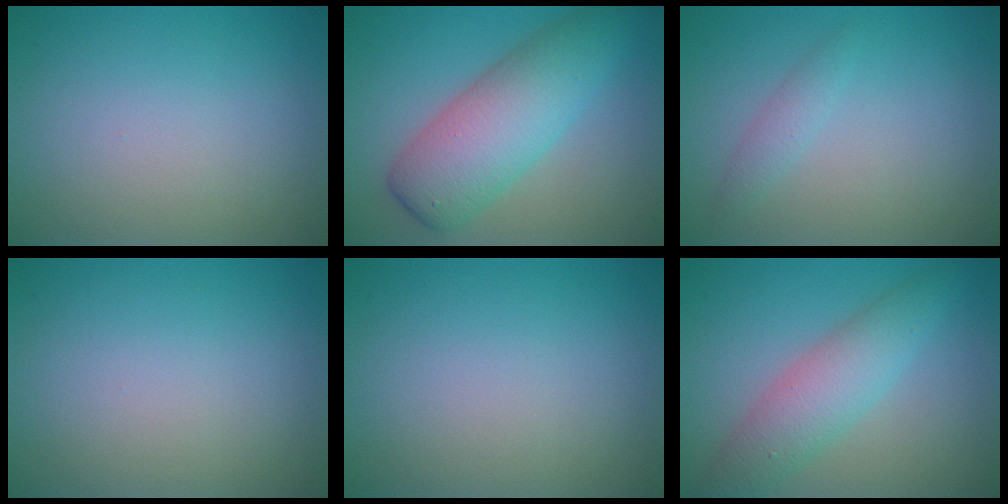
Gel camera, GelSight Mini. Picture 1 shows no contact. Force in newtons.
{"total": 7.6, "press": 7.6, "slide": 0.1}
{"total": 1.3, "press": 1.3, "slide": 0.0}
{"total": 0.0}
{"total": 0.0}
{"total": 4.6, "press": 4.6, "slide": 0.0}